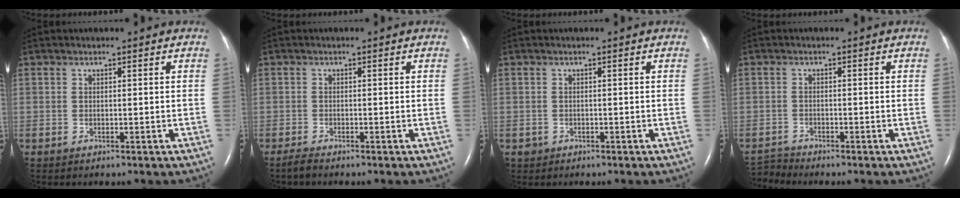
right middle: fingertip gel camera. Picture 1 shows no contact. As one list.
[{"total": 1.2, "force": [-1.1, 0.0, 0.5], "torque": [-0.020, -0.004, -0.022]}, {"total": 0.9, "force": [-0.4, 0.8, 0.0], "torque": [-0.003, 0.004, -0.004]}, {"total": 2.5, "force": [-2.3, -0.6, -0.6], "torque": [0.009, -0.019, -0.043]}]